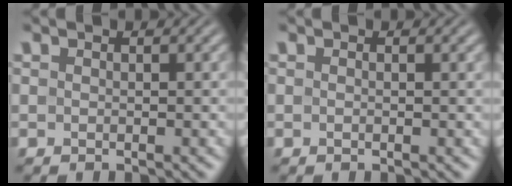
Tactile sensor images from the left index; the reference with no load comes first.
{"total": 0.6, "force": [0.0, 0.2, 0.6], "torque": [-0.011, 0.000, -0.005]}